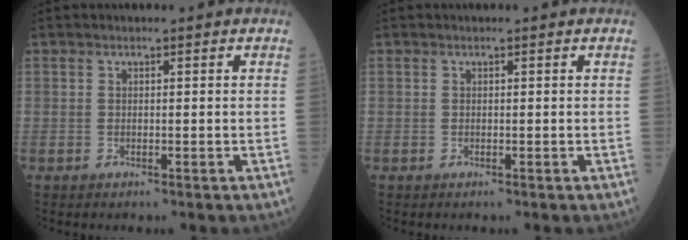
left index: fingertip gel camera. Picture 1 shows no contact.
{"total": 0.0}